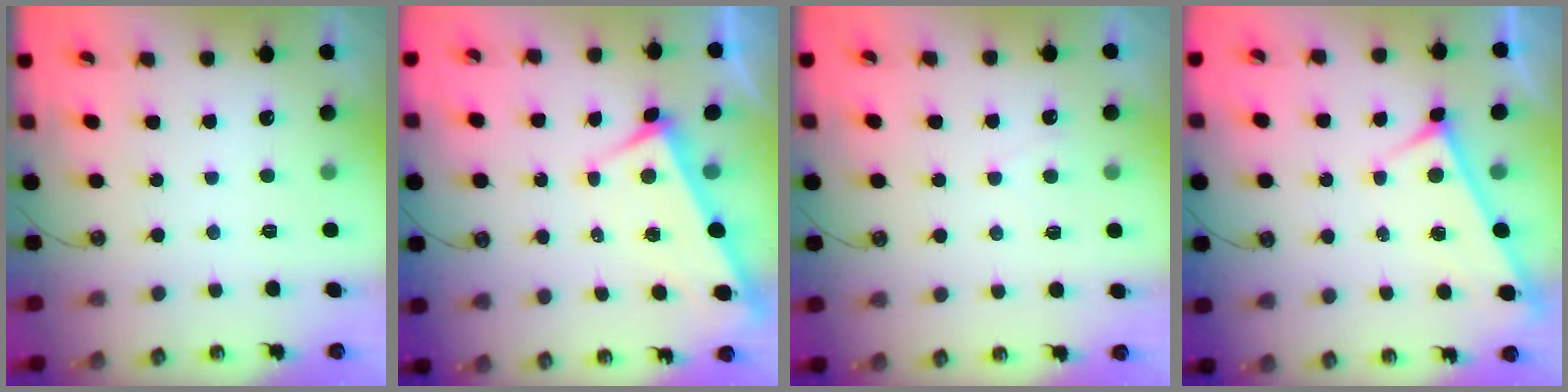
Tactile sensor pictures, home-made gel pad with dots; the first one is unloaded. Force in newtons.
{"total": 3.8, "press": 3.8, "slide": 0.2}
{"total": 1.9, "press": 1.9, "slide": 0.3}
{"total": 3.6, "press": 3.6, "slide": 0.3}